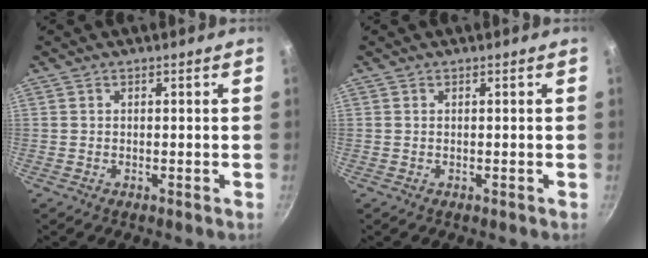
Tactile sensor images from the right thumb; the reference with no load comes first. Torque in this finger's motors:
{"motor_torque": [-0.08, -0.11, -0.31, -0.09, -0.03]}